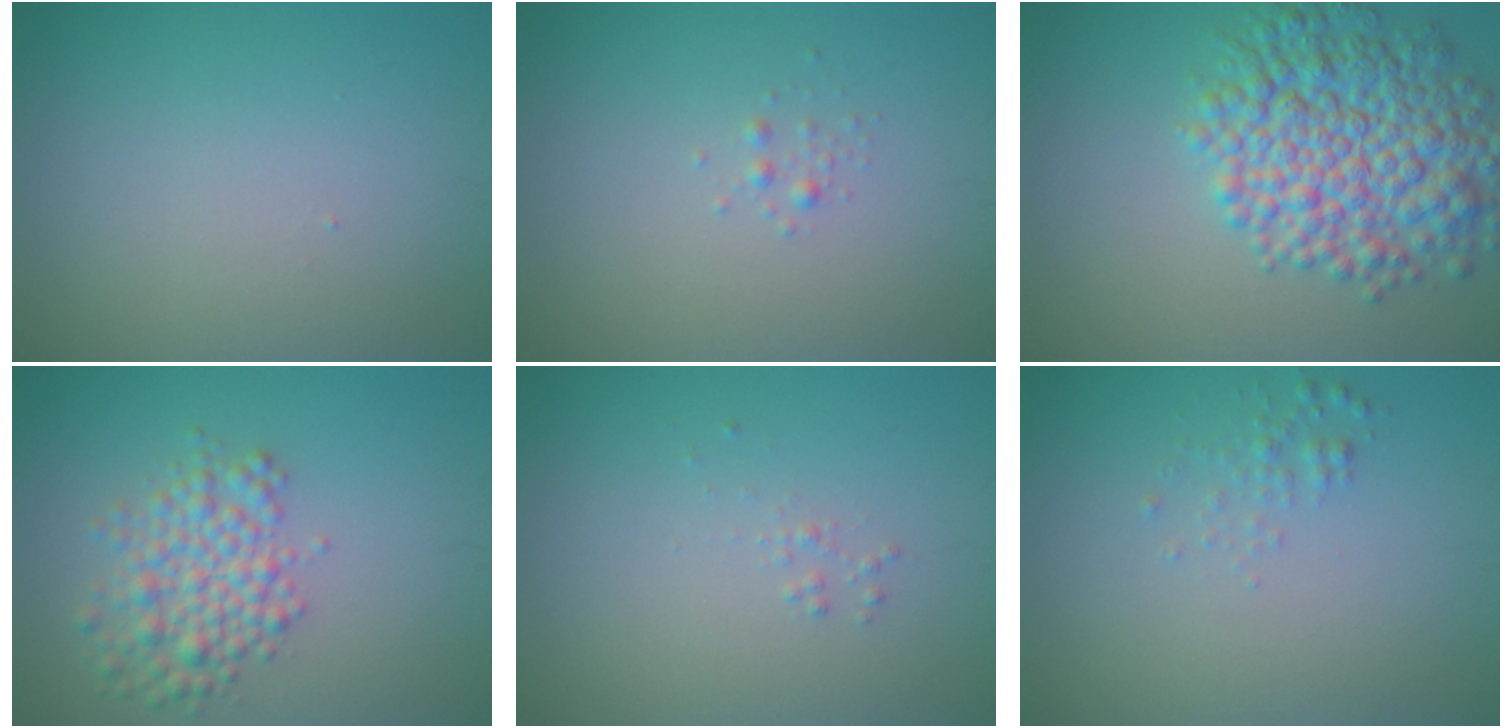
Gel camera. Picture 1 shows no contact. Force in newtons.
{"total": 0.7, "press": 0.7, "slide": 0.0}
{"total": 8.7, "press": 8.7, "slide": 0.1}
{"total": 4.1, "press": 4.1, "slide": 0.1}
{"total": 0.5, "press": 0.5, "slide": 0.0}
{"total": 1.1, "press": 1.1, "slide": 0.0}